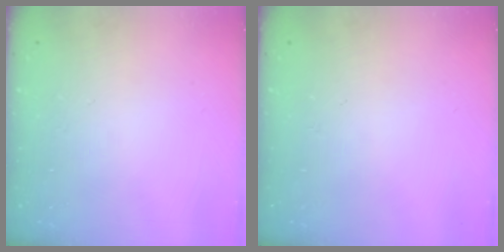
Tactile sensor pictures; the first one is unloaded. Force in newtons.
{"total": 0.0}